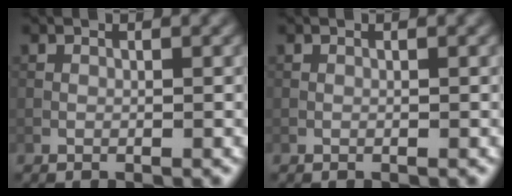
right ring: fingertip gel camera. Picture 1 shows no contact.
{"total": 0.0}